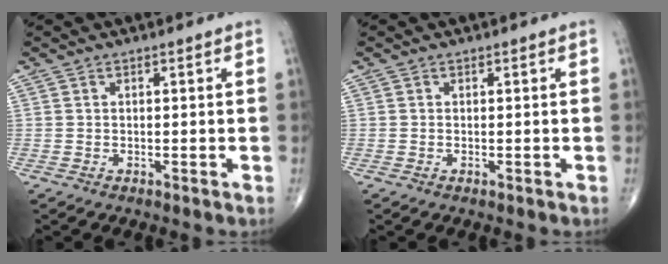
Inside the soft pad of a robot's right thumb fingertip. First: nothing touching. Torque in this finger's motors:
{"motor_torque": [-0.33, -0.07, -0.24, -0.12, -0.02]}